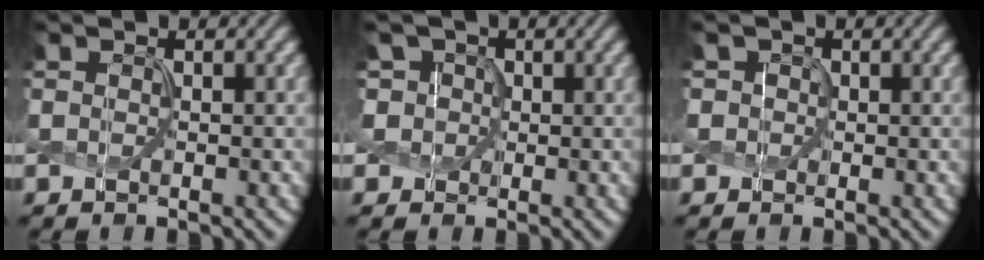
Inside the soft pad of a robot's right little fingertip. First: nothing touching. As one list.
[{"total": 4.5, "force": [1.5, 3.8, 2.0], "torque": [-0.047, 0.017, 0.016]}, {"total": 1.0, "force": [0.1, 1.0, 0.0], "torque": [0.003, -0.002, 0.002]}]